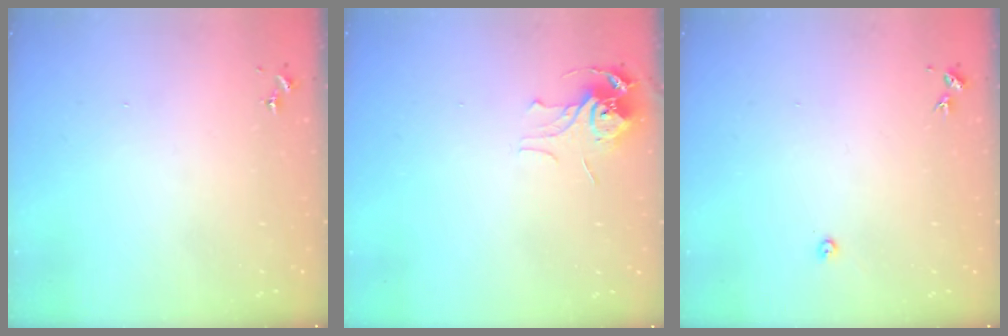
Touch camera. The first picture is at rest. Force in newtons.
{"total": 7.8, "press": 7.7, "slide": 0.7}
{"total": 2.2, "press": 2.2, "slide": 0.3}